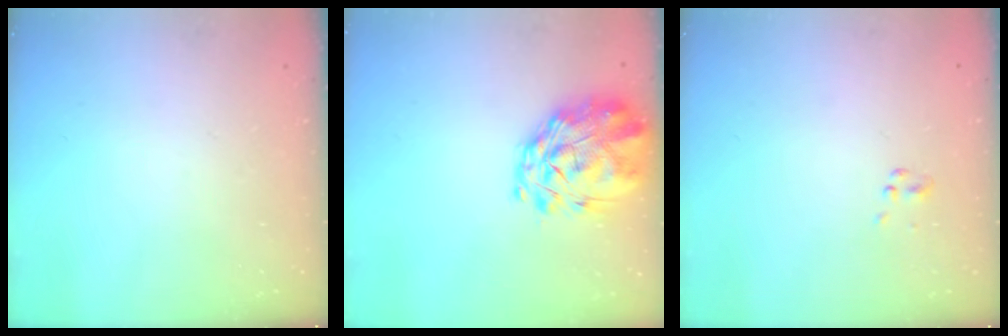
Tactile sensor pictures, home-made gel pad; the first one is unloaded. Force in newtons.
{"total": 3.2, "press": 2.7, "slide": 1.8}
{"total": 0.5, "press": 0.5, "slide": 0.1}